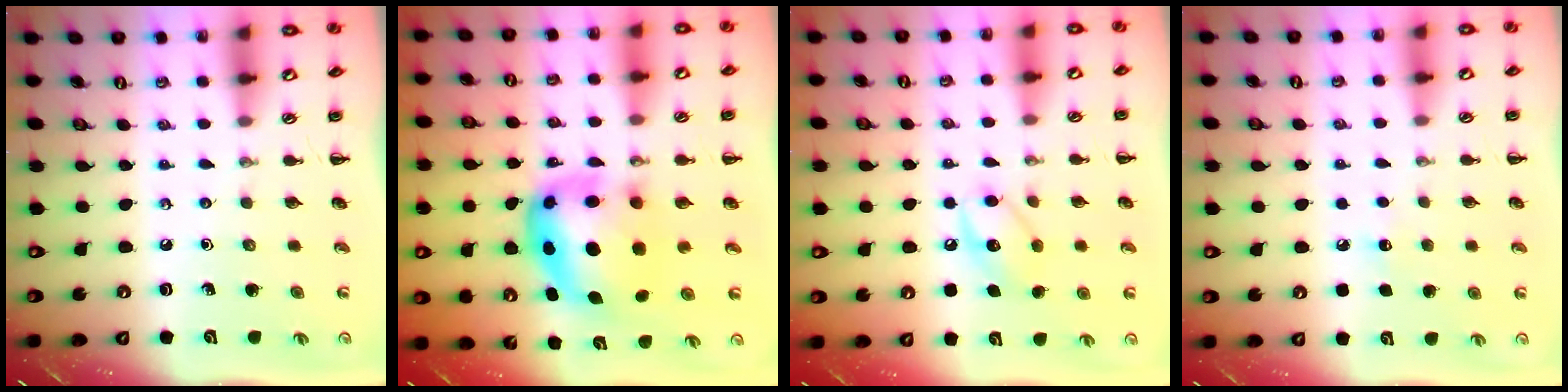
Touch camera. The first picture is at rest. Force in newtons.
{"total": 8.5, "press": 8.2, "slide": 2.1}
{"total": 9.7, "press": 9.7, "slide": 0.7}
{"total": 4.8, "press": 4.6, "slide": 1.2}